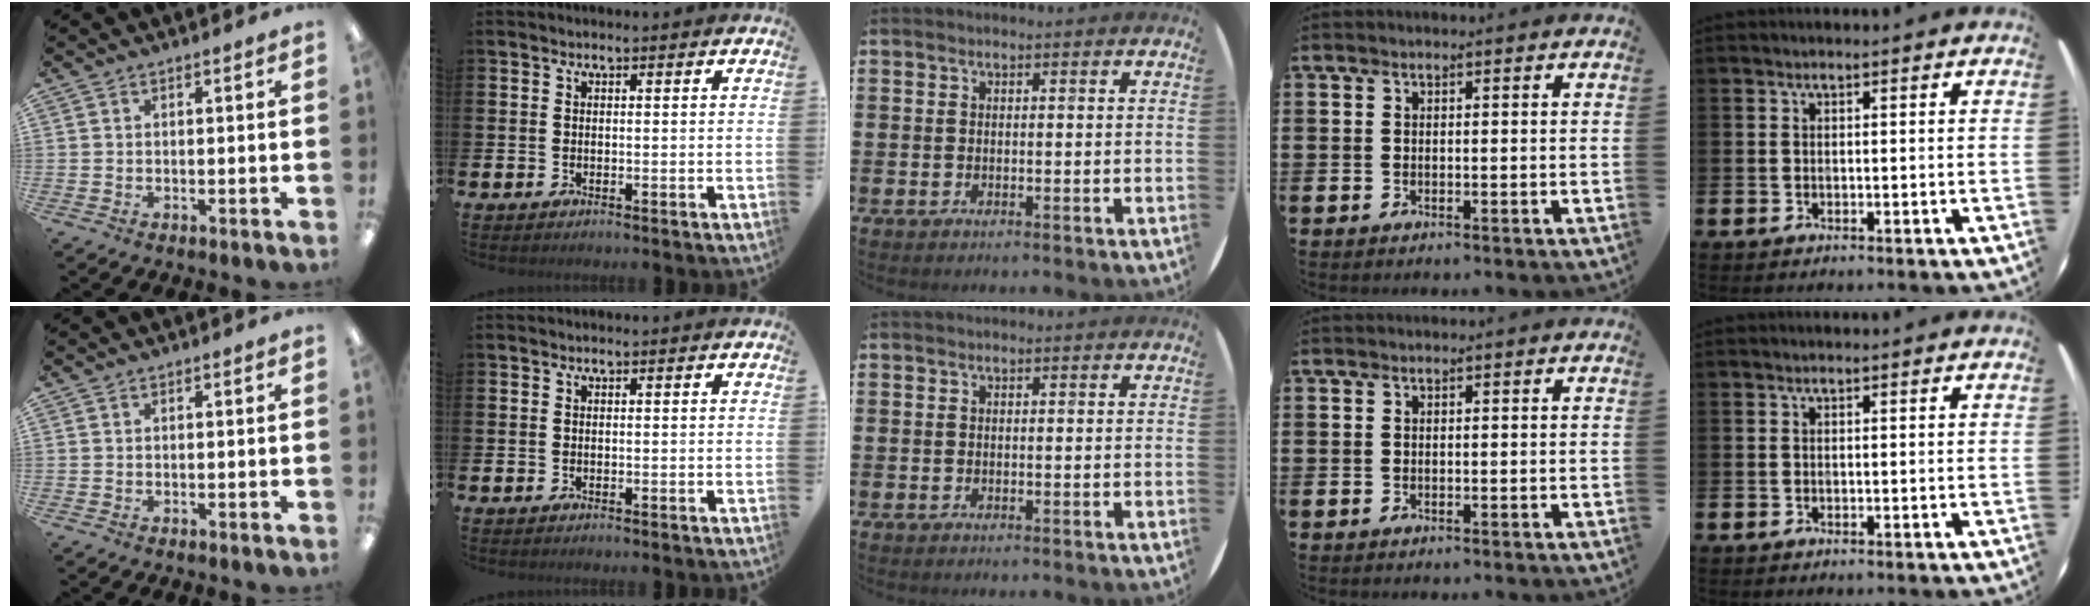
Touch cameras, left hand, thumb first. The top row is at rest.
{}